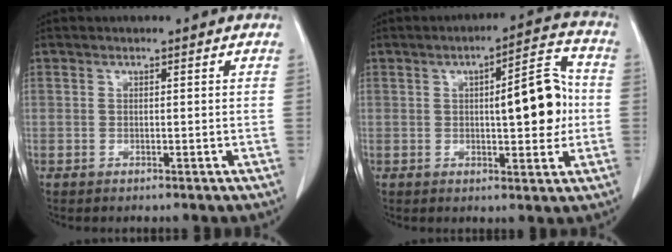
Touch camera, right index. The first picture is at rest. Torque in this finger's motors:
{"motor_torque": [0.93, 0.33, 0.23, 0.06]}